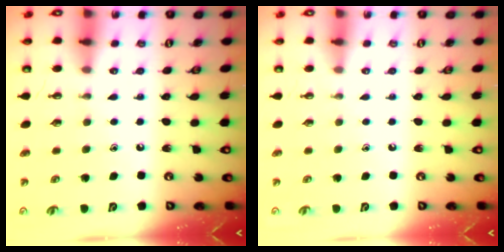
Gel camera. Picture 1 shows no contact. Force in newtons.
{"total": 0.0}